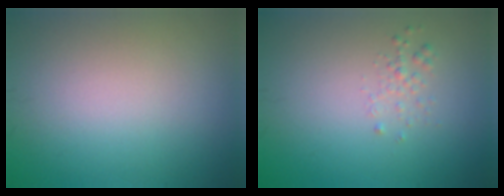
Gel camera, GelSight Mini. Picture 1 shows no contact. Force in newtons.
{"total": 1.0, "press": 1.0, "slide": 0.1}